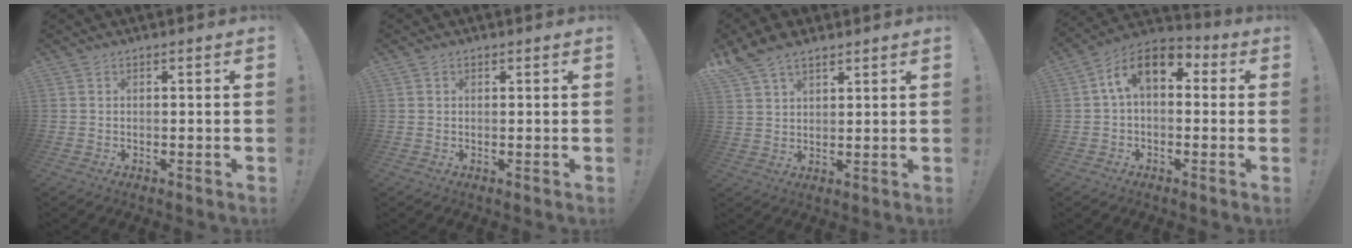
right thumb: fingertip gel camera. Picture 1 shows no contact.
{"total": 0.7, "force": [0.4, 0.5, 0.1], "torque": [-0.001, 0.001, 0.008]}
{"total": 7.2, "force": [5.4, 3.4, 3.2], "torque": [-0.069, -0.021, 0.108]}
{"total": 11.5, "force": [3.5, 6.8, 8.6], "torque": [-0.145, 0.007, 0.068]}